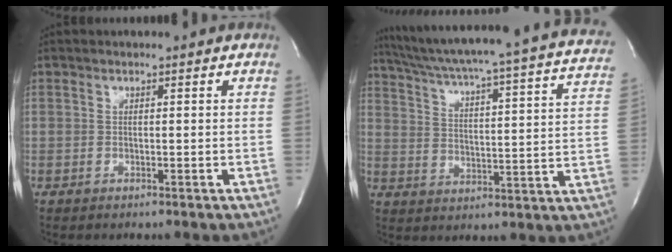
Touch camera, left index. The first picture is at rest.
{"total": 28.7, "force": [25.5, 1.0, 13.0], "torque": [-0.209, -0.063, 0.321]}